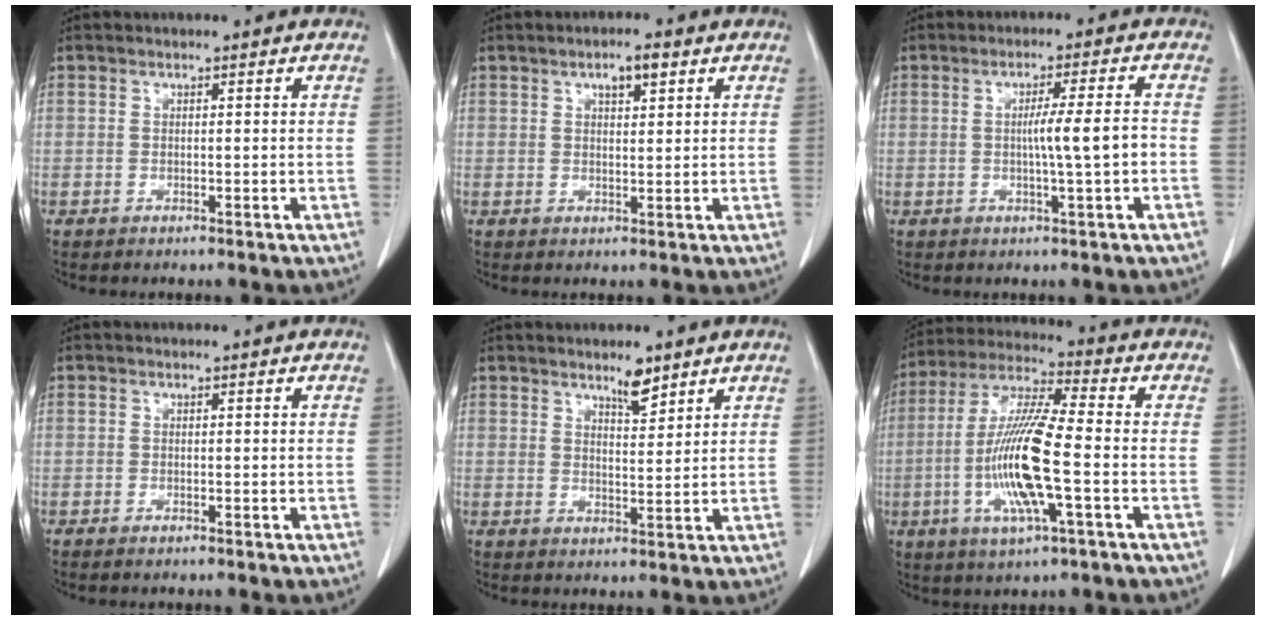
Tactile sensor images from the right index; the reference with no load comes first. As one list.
[{"total": 3.3, "force": [1.8, 0.9, 2.6], "torque": [-0.045, 0.002, 0.028]}, {"total": 5.3, "force": [-0.7, -0.5, 5.2], "torque": [-0.083, -0.002, -0.013]}, {"total": 0.5, "force": [-0.4, 0.1, 0.3], "torque": [-0.011, -0.002, -0.006]}, {"total": 3.7, "force": [2.9, 0.9, 2.1], "torque": [-0.037, -0.004, 0.048]}, {"total": 14.6, "force": [-3.0, 1.2, 14.2], "torque": [-0.290, -0.010, -0.061]}]